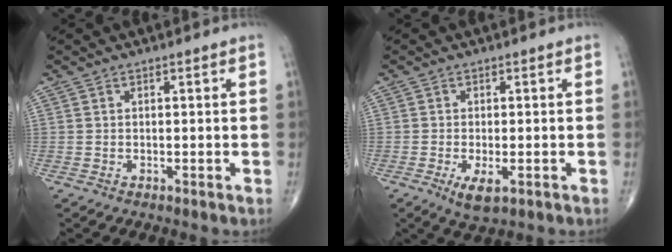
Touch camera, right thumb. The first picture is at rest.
{"total": 4.3, "force": [-1.7, 1.6, 3.6], "torque": [-0.064, -0.009, -0.024]}